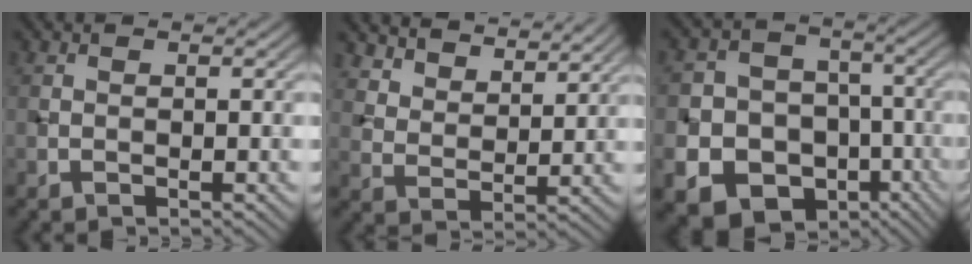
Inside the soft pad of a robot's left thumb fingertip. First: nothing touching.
{"total": 6.9, "force": [5.9, 2.5, 2.4], "torque": [-0.062, -0.025, 0.135]}
{"total": 16.9, "force": [-7.2, 14.4, 5.2], "torque": [-0.142, -0.052, -0.120]}